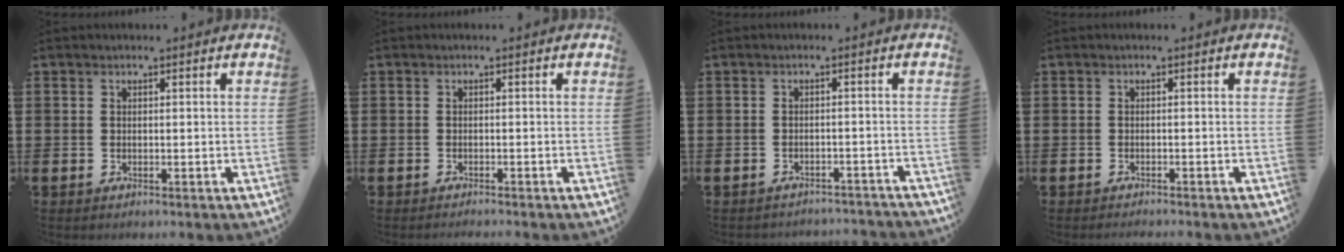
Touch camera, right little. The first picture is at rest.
{"total": 0.5, "force": [-0.5, -0.1, 0.1], "torque": [-0.001, -0.002, -0.011]}
{"total": 1.6, "force": [-1.6, 0.0, -0.1], "torque": [-0.003, 0.002, -0.034]}
{"total": 0.6, "force": [-0.6, -0.1, 0.1], "torque": [-0.002, -0.002, -0.012]}